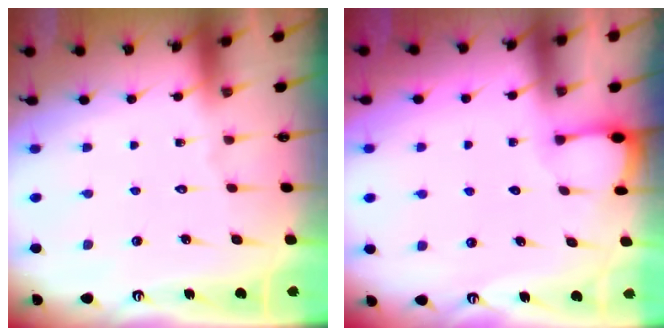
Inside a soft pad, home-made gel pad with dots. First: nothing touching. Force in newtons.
{"total": 1.7, "press": 1.7, "slide": 0.2}